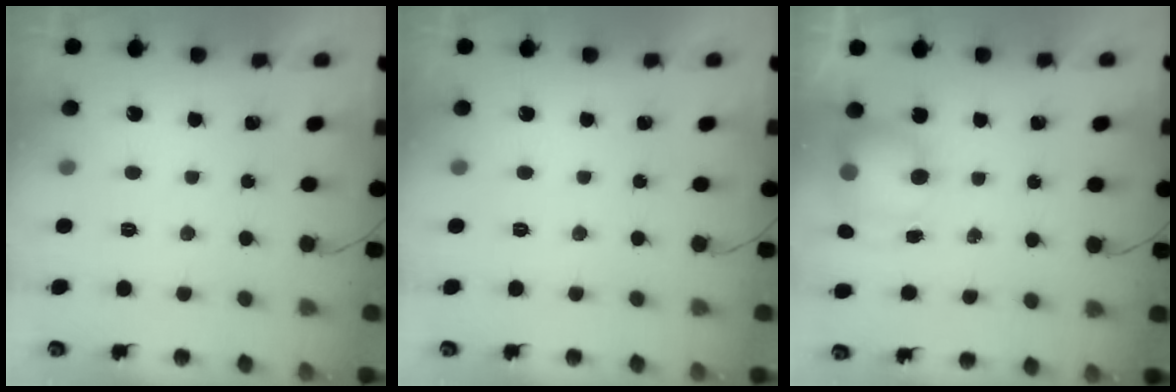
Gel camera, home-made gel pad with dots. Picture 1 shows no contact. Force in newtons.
{"total": 0.0}
{"total": 7.2, "press": 7.1, "slide": 1.3}